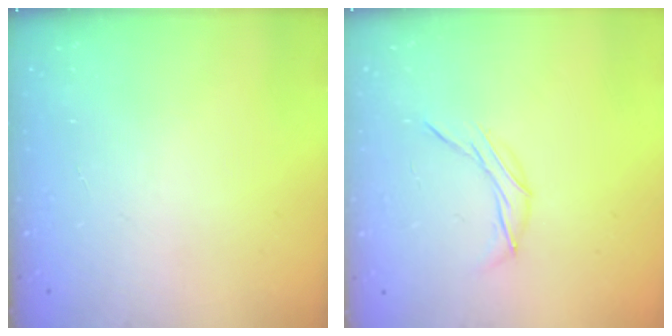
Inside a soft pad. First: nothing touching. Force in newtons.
{"total": 6.7, "press": 6.6, "slide": 1.2}